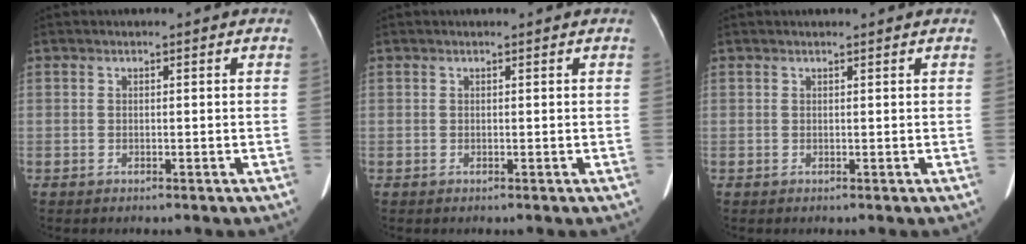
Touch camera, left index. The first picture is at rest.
{"total": 0.0}
{"total": 1.0, "force": [1.0, 0.0, 0.2], "torque": [-0.010, 0.015, 0.015]}